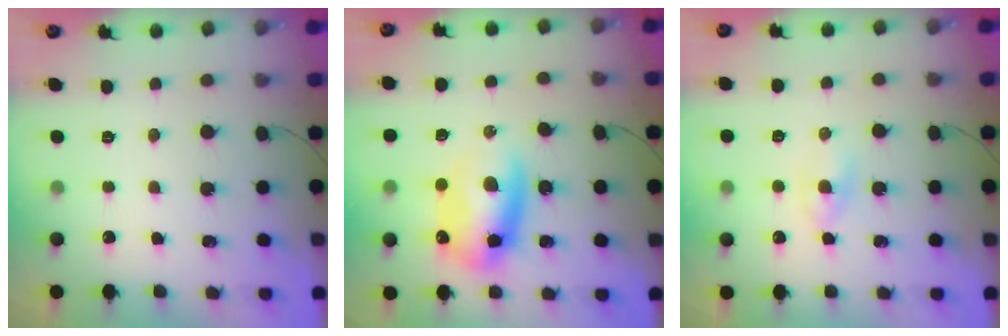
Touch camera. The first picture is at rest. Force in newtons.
{"total": 10.4, "press": 10.1, "slide": 2.6}
{"total": 2.7, "press": 2.4, "slide": 1.1}